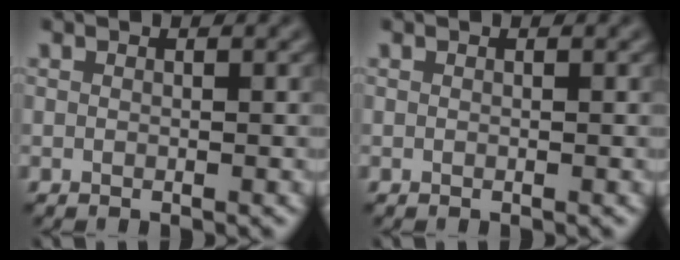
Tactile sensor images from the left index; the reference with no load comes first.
{"total": 0.0}